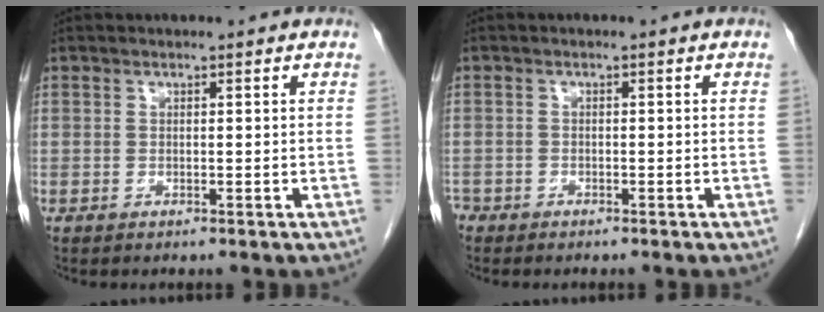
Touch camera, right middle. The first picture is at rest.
{"total": 1.9, "force": [-1.6, 1.0, 0.3], "torque": [-0.007, 0.001, -0.028]}